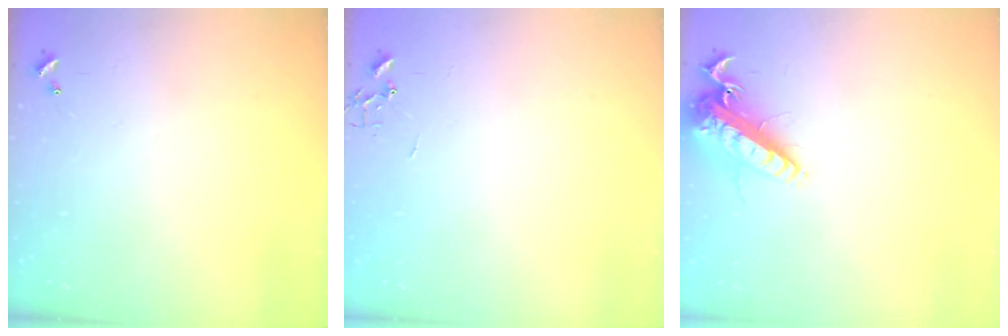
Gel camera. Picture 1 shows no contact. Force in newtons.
{"total": 0.0}
{"total": 15.9, "press": 15.5, "slide": 3.3}